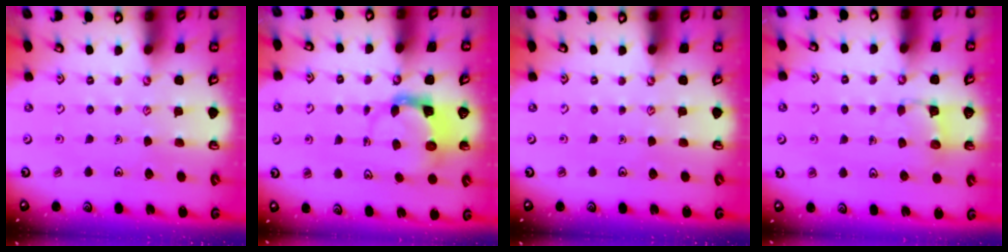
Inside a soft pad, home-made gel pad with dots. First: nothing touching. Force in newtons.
{"total": 3.5, "press": 3.5, "slide": 0.5}
{"total": 0.0}
{"total": 4.1, "press": 4.1, "slide": 0.4}